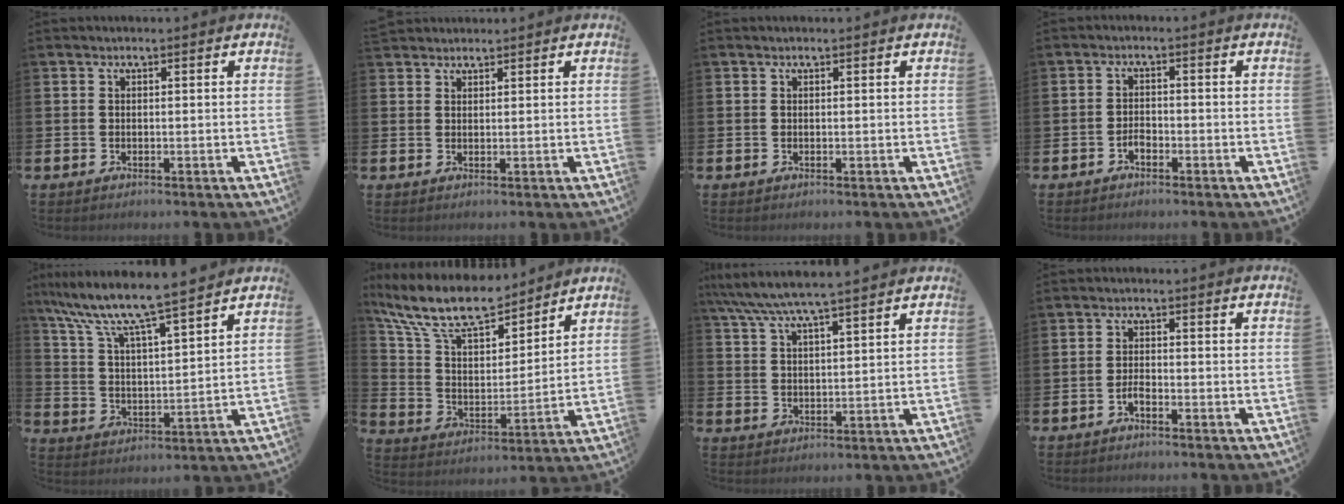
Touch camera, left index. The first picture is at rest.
{"total": 1.9, "force": [1.8, 0.6, -0.1], "torque": [0.013, -0.006, 0.032]}
{"total": 0.0}
{"total": 1.6, "force": [-1.1, 0.9, 0.8], "torque": [-0.010, -0.002, -0.024]}
{"total": 9.1, "force": [8.2, 0.5, 3.9], "torque": [-0.108, -0.054, 0.136]}
{"total": 11.5, "force": [10.1, 3.3, 4.5], "torque": [-0.125, -0.062, 0.177]}
{"total": 6.7, "force": [6.1, 0.3, 2.7], "torque": [-0.070, -0.026, 0.108]}
{"total": 1.4, "force": [-1.1, 0.4, 0.9], "torque": [-0.020, -0.001, -0.020]}